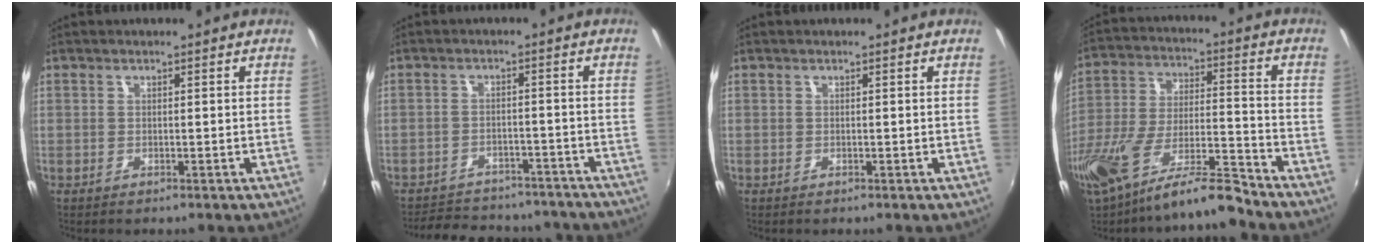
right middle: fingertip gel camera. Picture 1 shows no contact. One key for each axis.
{"total": 18.0, "fx": -15.8, "fy": 6.2, "fz": 6.1, "tx": -0.131, "ty": 0.017, "tz": -0.196}
{"total": 0.0}
{"total": 14.1, "fx": -11.2, "fy": 1.8, "fz": 8.4, "tx": -0.167, "ty": -0.013, "tz": -0.203}